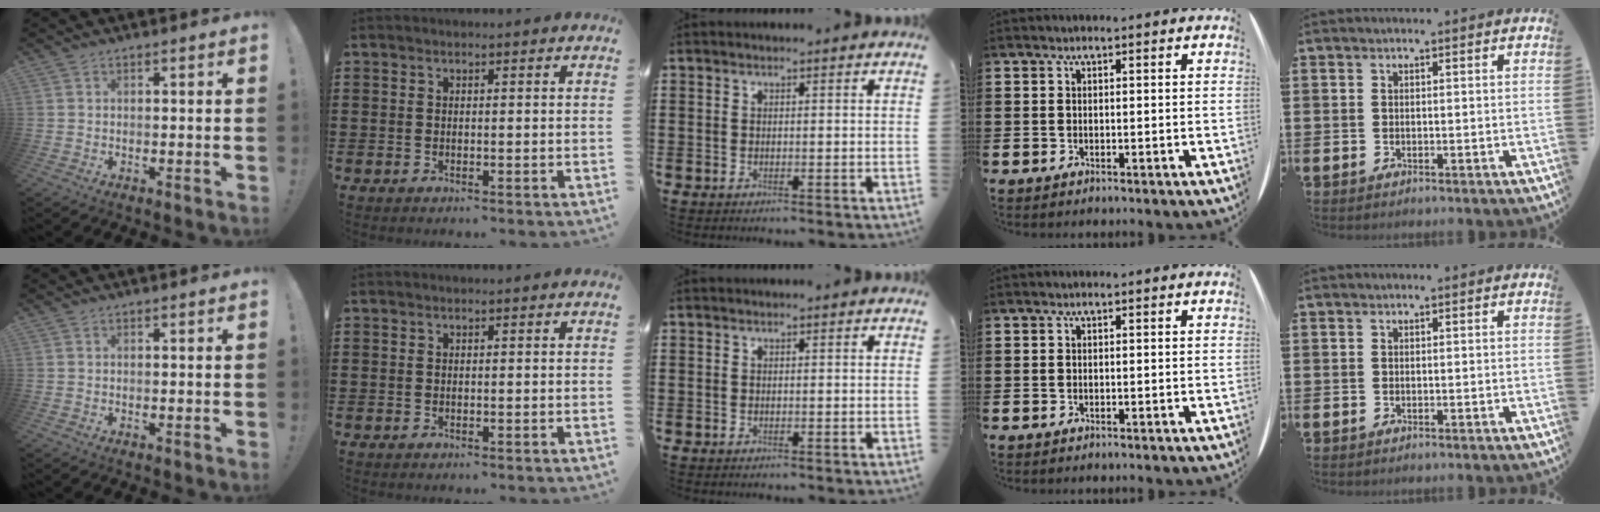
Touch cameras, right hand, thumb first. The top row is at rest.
{}